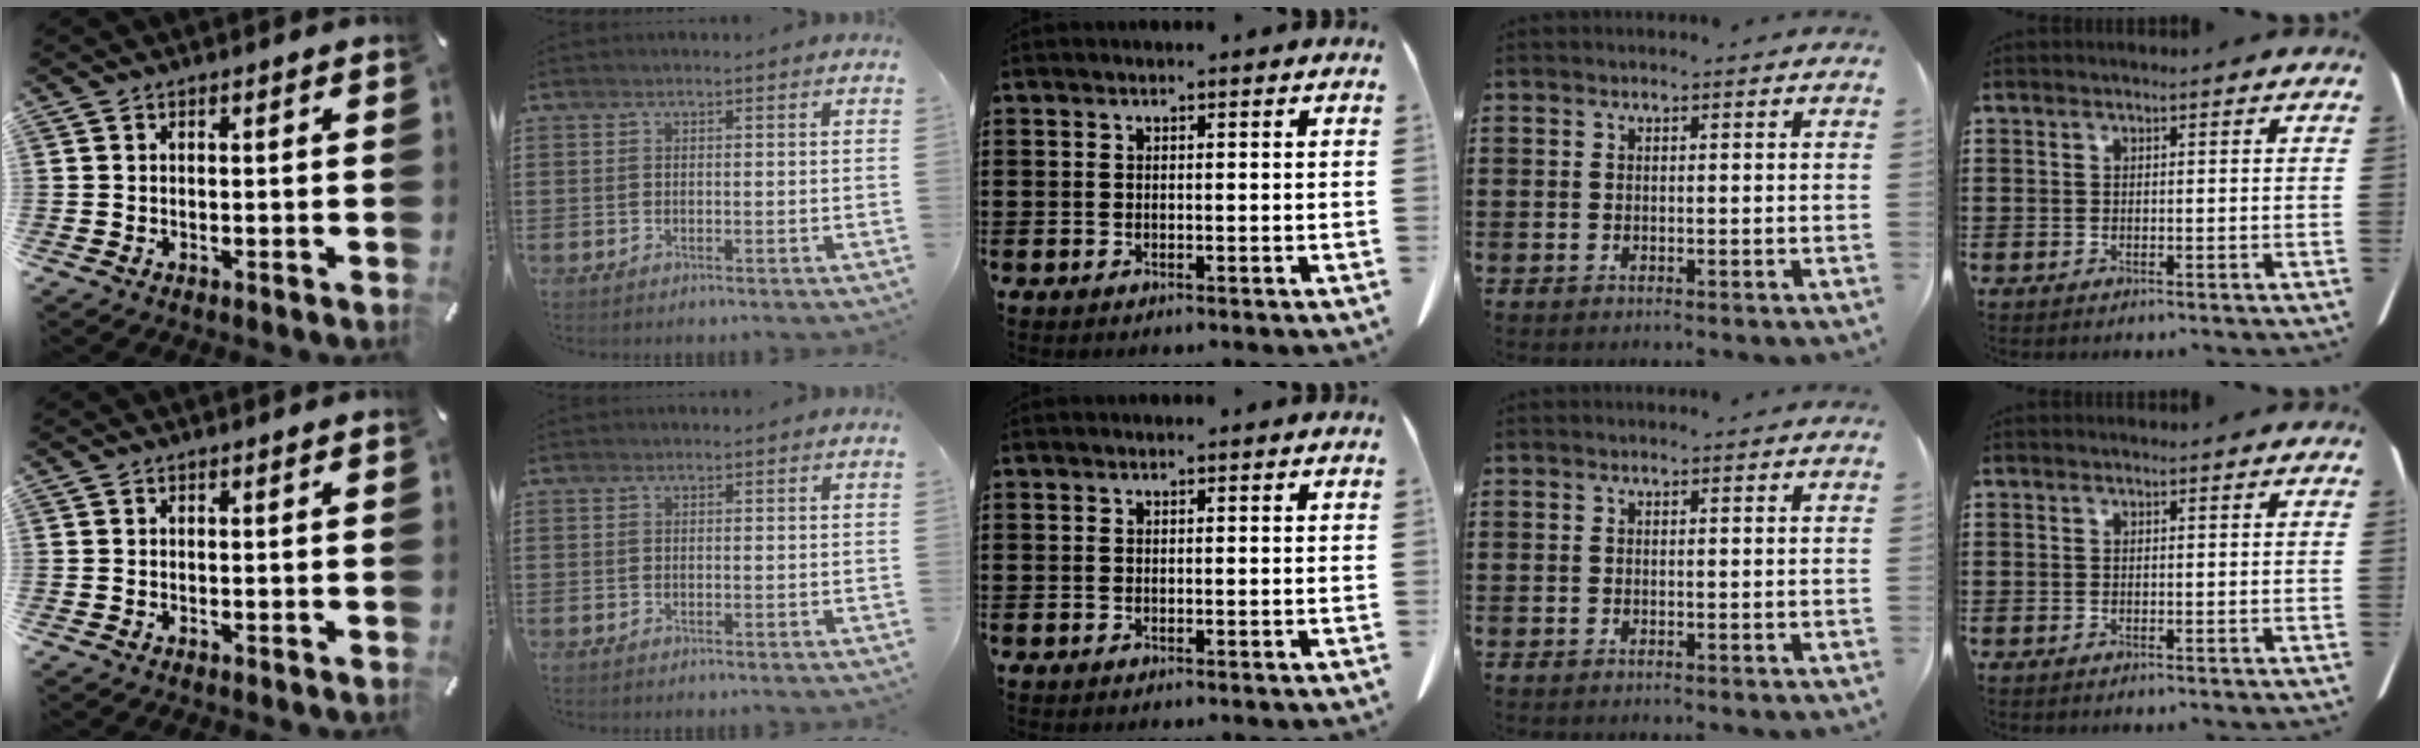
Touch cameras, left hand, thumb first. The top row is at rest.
{}